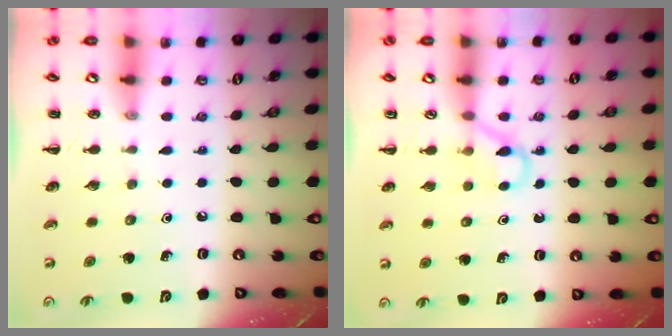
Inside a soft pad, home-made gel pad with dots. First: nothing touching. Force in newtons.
{"total": 3.0, "press": 2.8, "slide": 1.1}